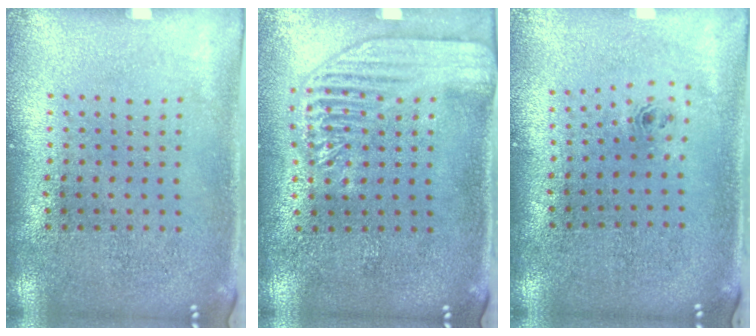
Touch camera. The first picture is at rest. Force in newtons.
{"total": 2.0, "press": 1.8, "slide": 0.7}
{"total": 0.8, "press": 0.3, "slide": 0.7}